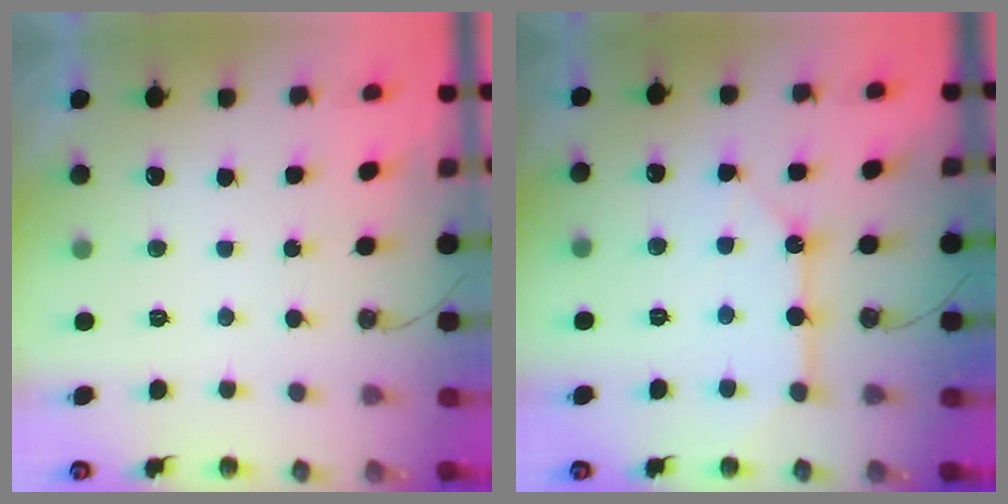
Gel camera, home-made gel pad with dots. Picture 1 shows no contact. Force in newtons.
{"total": 10.4, "press": 10.3, "slide": 1.1}